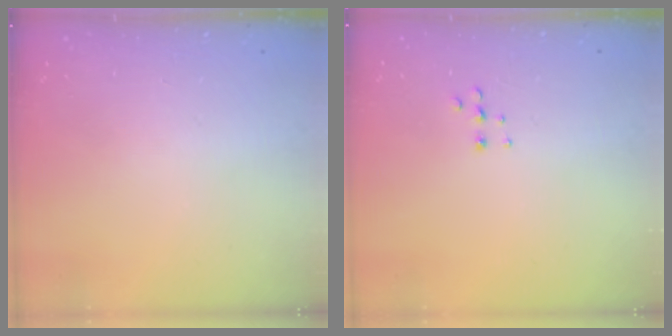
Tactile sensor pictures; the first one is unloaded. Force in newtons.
{"total": 5.1, "press": 5.0, "slide": 0.7}